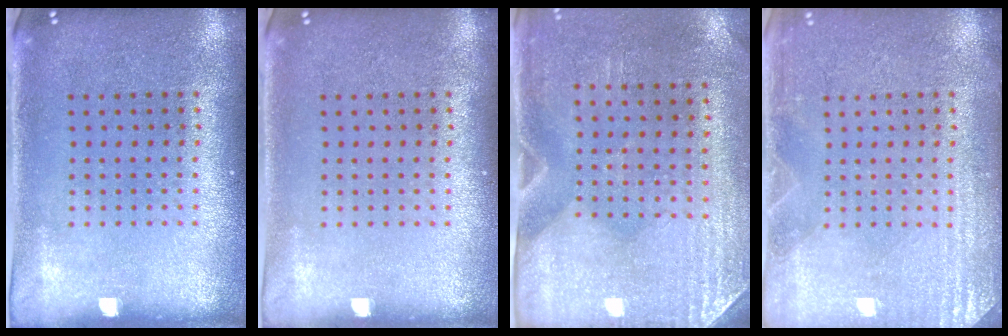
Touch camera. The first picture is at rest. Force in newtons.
{"total": 0.0}
{"total": 2.9, "press": 2.5, "slide": 1.5}
{"total": 2.9, "press": 2.9, "slide": 0.5}